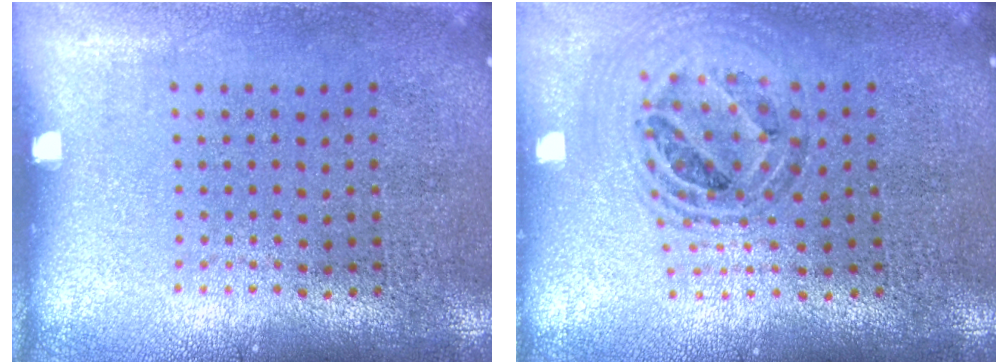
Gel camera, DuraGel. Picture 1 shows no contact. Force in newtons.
{"total": 0.9, "press": 0.9, "slide": 0.2}